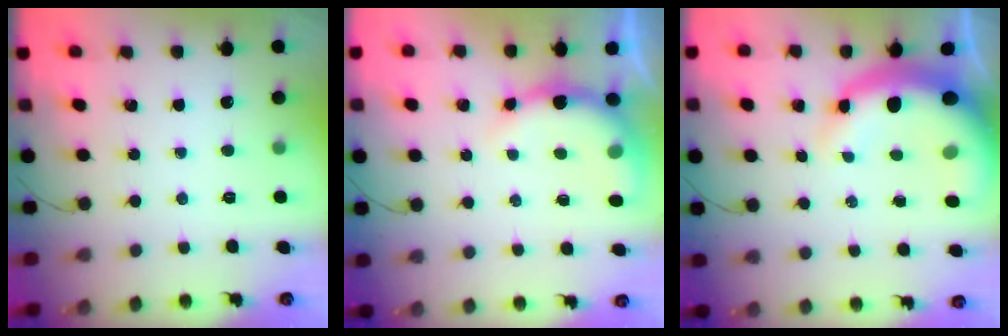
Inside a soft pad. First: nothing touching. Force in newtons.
{"total": 9.0, "press": 8.9, "slide": 0.6}
{"total": 10.1, "press": 9.8, "slide": 2.6}